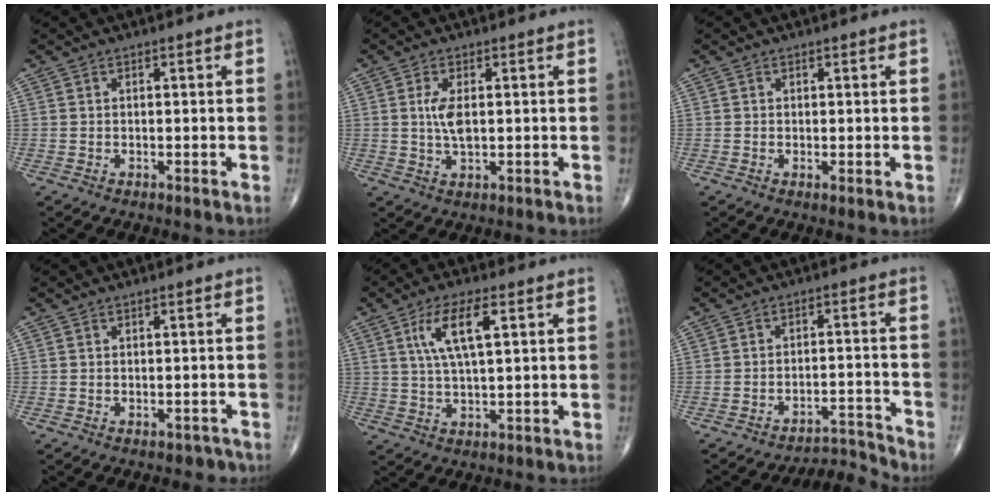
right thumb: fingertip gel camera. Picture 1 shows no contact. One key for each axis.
{"total": 4.2, "fx": 0.4, "fy": 1.7, "fz": 3.8, "tx": -0.081, "ty": -0.007, "tz": 0.010}
{"total": 0.6, "fx": 0.0, "fy": 0.2, "fz": 0.6, "tx": -0.014, "ty": -0.004, "tz": -0.002}
{"total": 1.2, "fx": -0.9, "fy": 0.8, "fz": 0.0, "tx": 0.004, "ty": 0.014, "tz": -0.011}
{"total": 8.6, "fx": 2.9, "fy": 2.5, "fz": 7.6, "tx": -0.148, "ty": -0.003, "tz": 0.057}
{"total": 5.4, "fx": -5.1, "fy": -0.8, "fz": -1.3, "tx": 0.015, "ty": 0.066, "tz": -0.078}